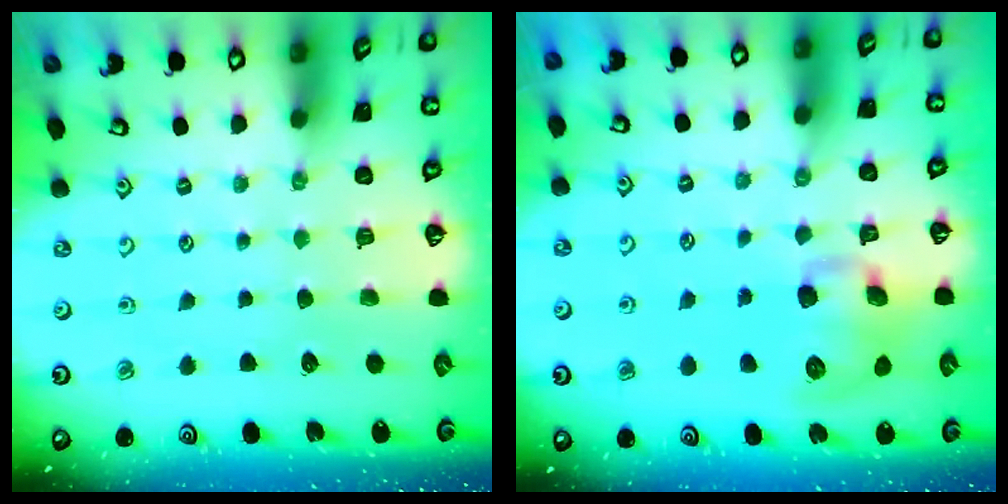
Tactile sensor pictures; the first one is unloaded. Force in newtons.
{"total": 11.4, "press": 11.2, "slide": 2.2}